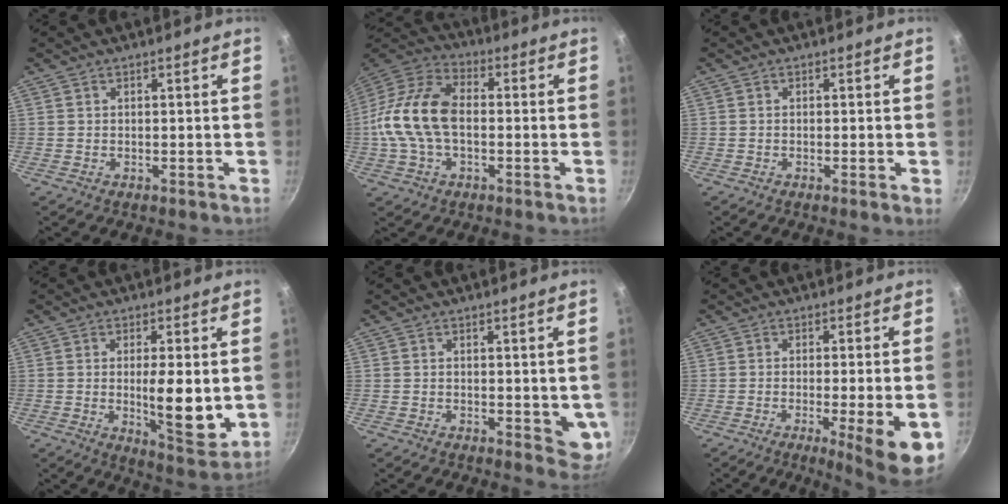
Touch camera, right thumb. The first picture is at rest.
{"total": 15.7, "force": [-1.1, 9.6, 12.4], "torque": [-0.232, 0.038, -0.037]}
{"total": 1.2, "force": [-0.3, -0.1, 1.1], "torque": [-0.017, -0.004, -0.009]}
{"total": 10.9, "force": [-0.3, 3.2, 10.4], "torque": [-0.153, -0.023, 0.004]}
{"total": 5.2, "force": [0.0, 2.6, 4.5], "torque": [-0.048, -0.015, 0.001]}
{"total": 10.9, "force": [-3.5, 1.8, 10.1], "torque": [-0.139, -0.001, -0.045]}